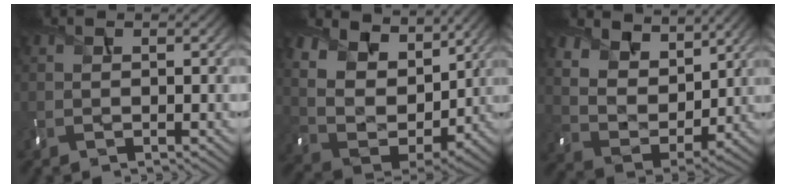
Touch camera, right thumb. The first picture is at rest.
{"total": 13.1, "force": [8.3, 7.8, 6.5], "torque": [-0.199, 0.028, 0.136]}
{"total": 10.8, "force": [7.4, 6.2, 4.7], "torque": [-0.150, -0.021, 0.148]}